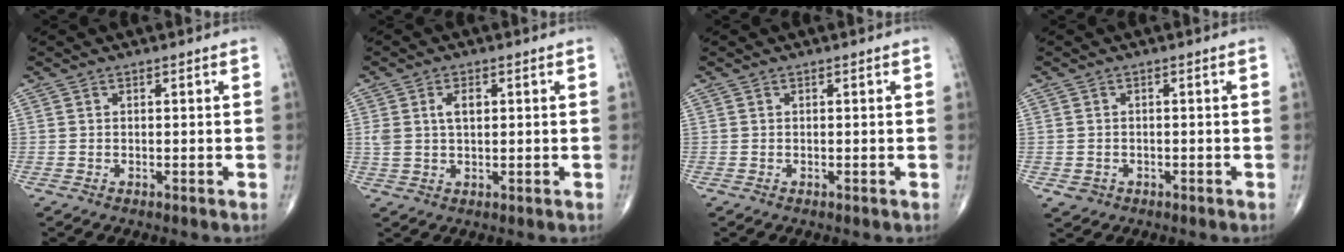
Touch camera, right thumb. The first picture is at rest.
{"total": 4.3, "force": [1.2, 2.3, 3.4], "torque": [-0.068, 0.005, 0.026]}
{"total": 0.0}
{"total": 1.9, "force": [-0.7, 1.7, 0.5], "torque": [-0.002, 0.004, -0.006]}